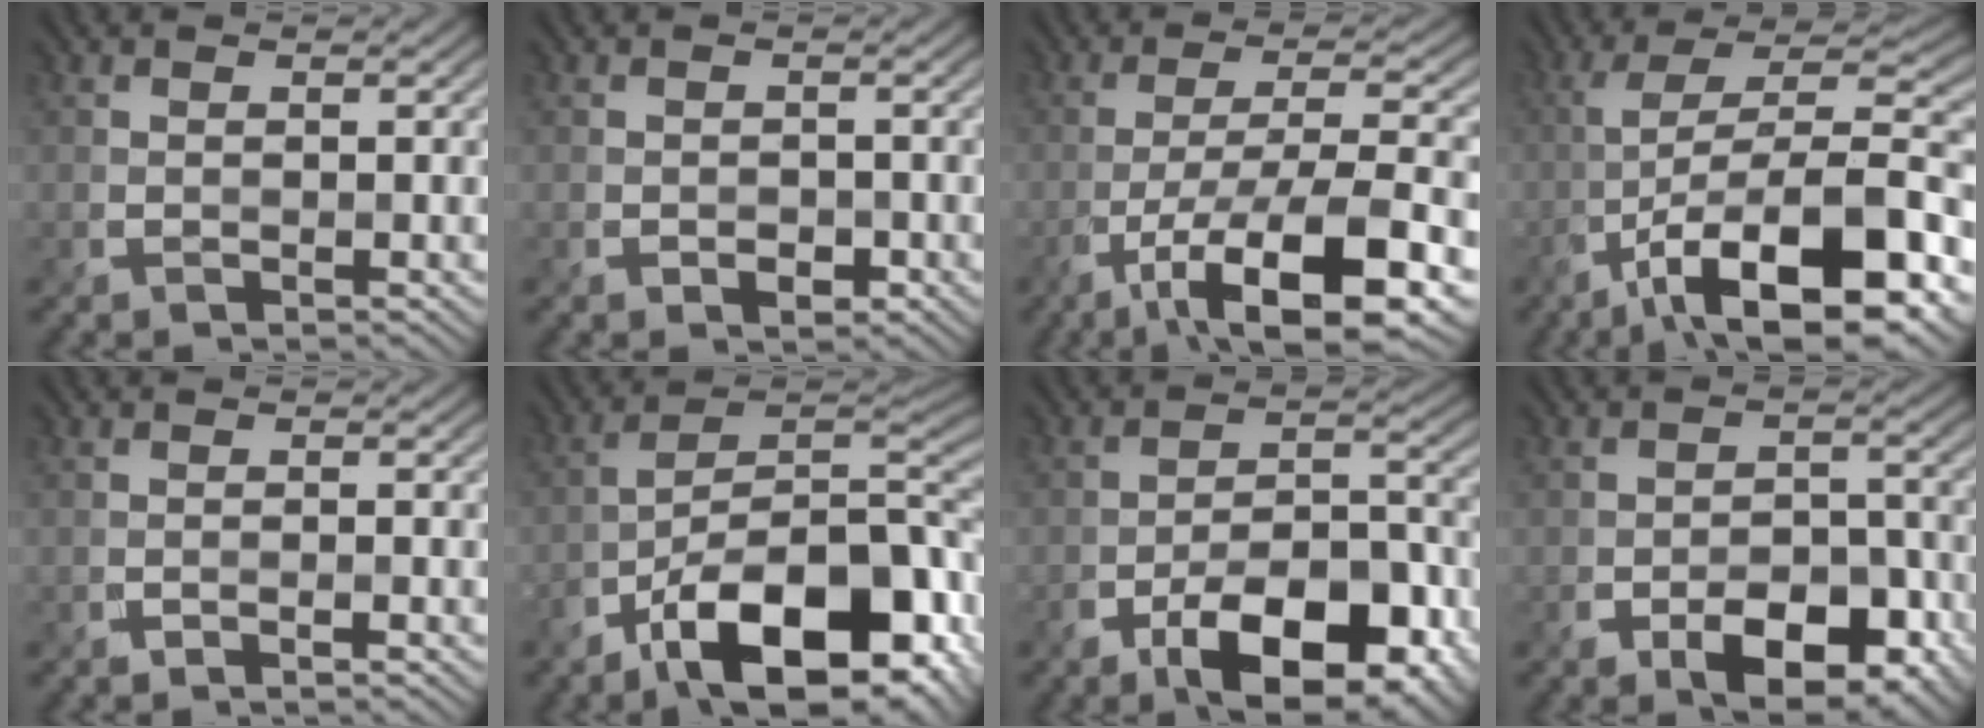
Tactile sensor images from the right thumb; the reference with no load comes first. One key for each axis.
{"total": 1.6, "fx": -0.8, "fy": 1.1, "fz": 0.8, "tx": -0.016, "ty": -0.008, "tz": -0.011}
{"total": 12.3, "fx": -6.0, "fy": 3.1, "fz": 10.2, "tx": -0.184, "ty": -0.013, "tz": -0.095}
{"total": 15.1, "fx": -6.2, "fy": 5.1, "fz": 12.7, "tx": -0.215, "ty": 0.005, "tz": -0.104}
{"total": 1.0, "fx": -0.4, "fy": 0.2, "fz": 0.9, "tx": -0.011, "ty": 0.000, "tz": -0.012}
{"total": 19.0, "fx": -10.1, "fy": 8.3, "fz": 13.8, "tx": -0.189, "ty": -0.016, "tz": -0.164}
{"total": 11.8, "fx": -6.4, "fy": 5.0, "fz": 8.6, "tx": -0.137, "ty": -0.005, "tz": -0.109}
{"total": 7.5, "fx": -3.8, "fy": 3.9, "fz": 5.1, "tx": -0.079, "ty": -0.010, "tz": -0.054}